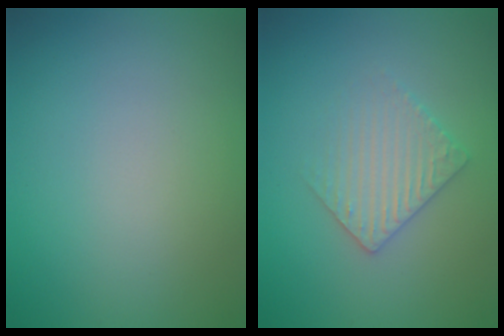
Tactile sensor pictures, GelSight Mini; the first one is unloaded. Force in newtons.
{"total": 3.0, "press": 2.9, "slide": 0.6}